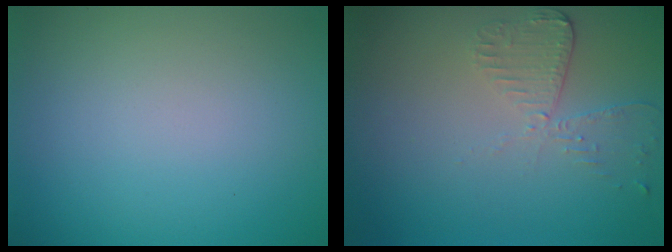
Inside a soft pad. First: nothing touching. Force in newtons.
{"total": 2.6, "press": 2.3, "slide": 1.1}